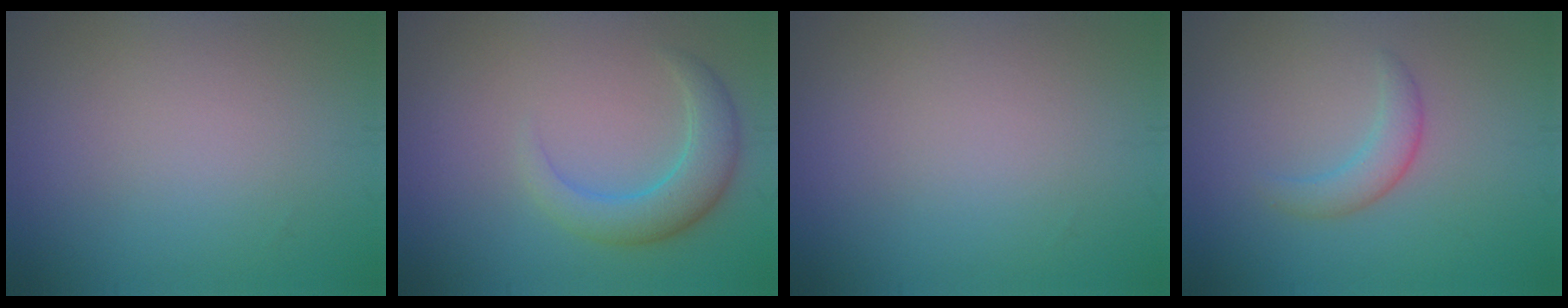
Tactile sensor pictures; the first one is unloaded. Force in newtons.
{"total": 3.7, "press": 3.7, "slide": 0.1}
{"total": 0.0}
{"total": 2.1, "press": 2.1, "slide": 0.2}